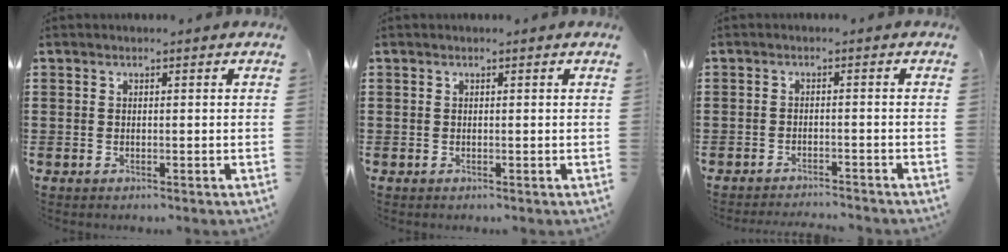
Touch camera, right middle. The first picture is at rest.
{"total": 0.0}
{"total": 1.9, "force": [-1.9, 0.0, 0.1], "torque": [-0.006, 0.003, -0.040]}